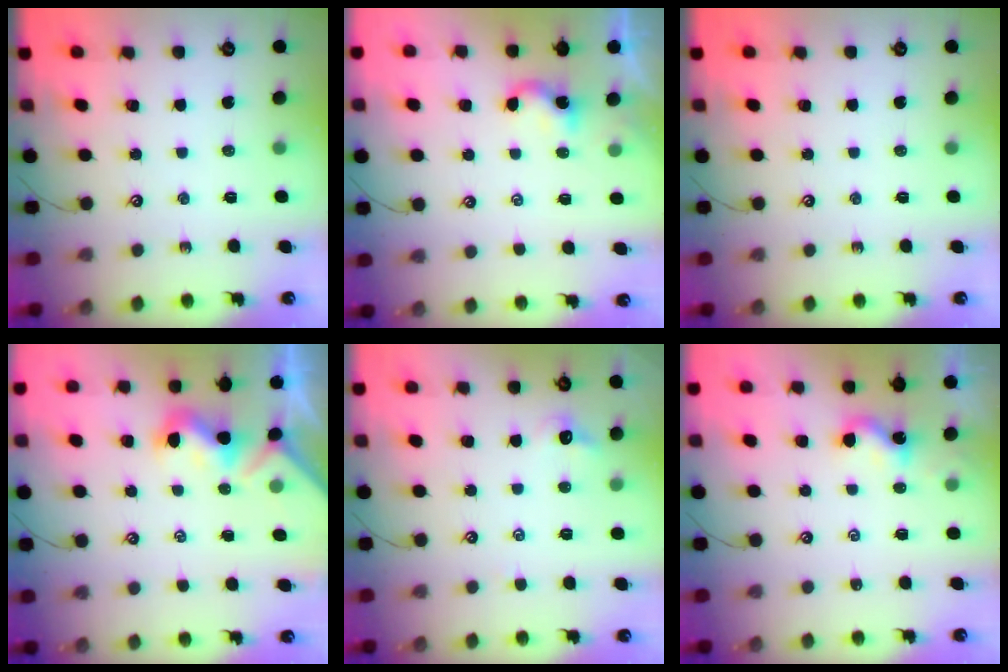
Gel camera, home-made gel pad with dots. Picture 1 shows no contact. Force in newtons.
{"total": 2.1, "press": 2.1, "slide": 0.4}
{"total": 0.0}
{"total": 0.8, "press": 0.5, "slide": 0.6}
{"total": 1.5, "press": 1.3, "slide": 0.7}
{"total": 1.8, "press": 1.8, "slide": 0.5}